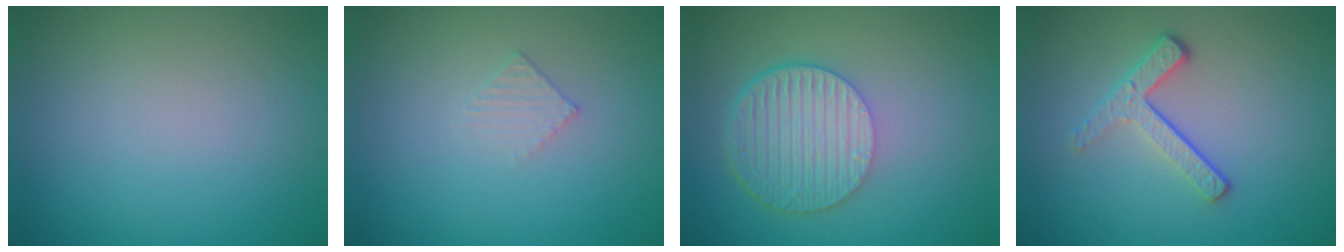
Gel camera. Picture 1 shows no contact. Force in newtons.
{"total": 1.1, "press": 1.1, "slide": 0.0}
{"total": 6.5, "press": 4.5, "slide": 4.7}
{"total": 3.3, "press": 2.3, "slide": 2.3}